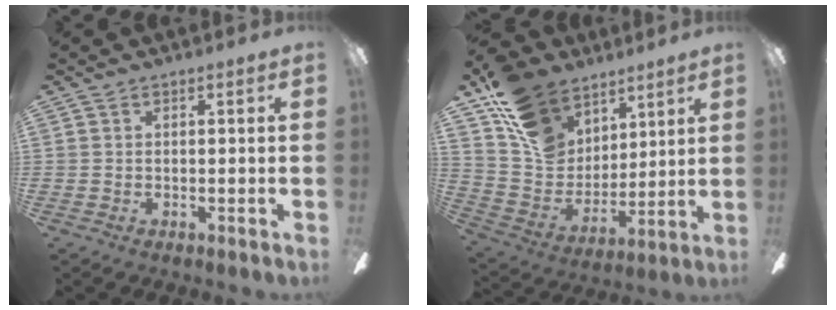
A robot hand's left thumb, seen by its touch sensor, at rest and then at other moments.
{"total": 17.5, "force": [11.0, 11.9, 6.5], "torque": [-0.130, -0.061, 0.215]}